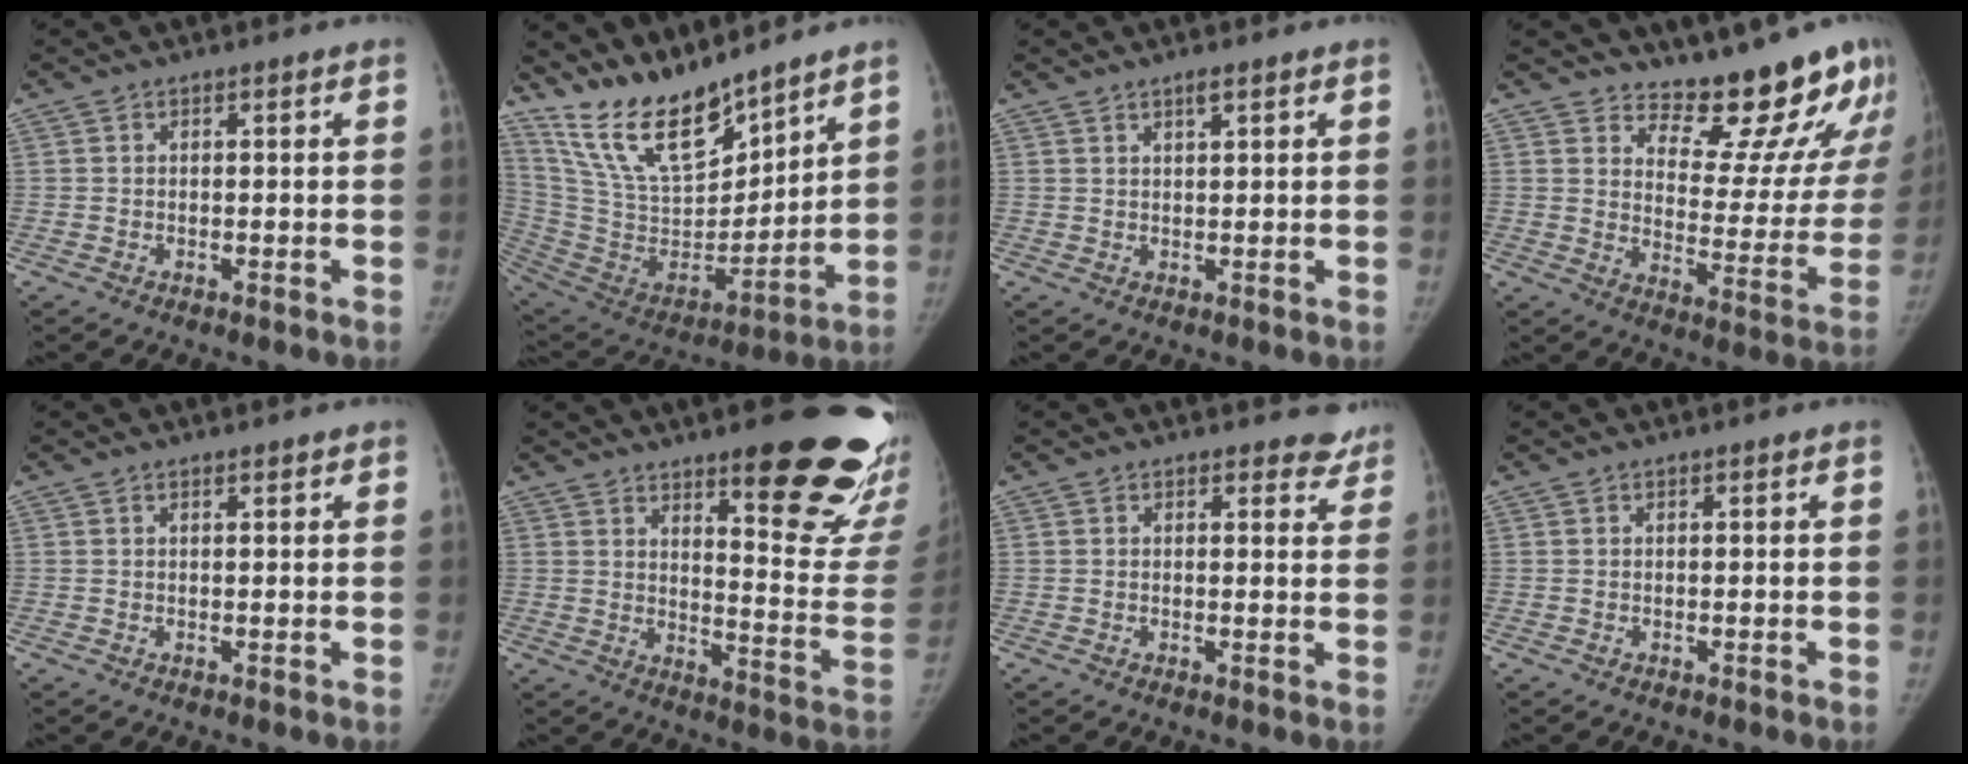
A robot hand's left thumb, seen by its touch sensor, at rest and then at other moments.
{"total": 19.2, "force": [16.0, 6.0, 8.6], "torque": [-0.119, -0.100, 0.311]}
{"total": 1.6, "force": [1.2, 0.3, 1.1], "torque": [-0.016, -0.006, 0.022]}
{"total": 18.6, "force": [16.8, 5.8, 5.6], "torque": [-0.008, -0.159, 0.211]}
{"total": 0.7, "force": [0.6, 0.3, 0.3], "torque": [-0.007, -0.003, 0.008]}
{"total": 23.2, "force": [14.5, 5.7, 17.2], "torque": [-0.182, -0.104, 0.192]}
{"total": 4.3, "force": [3.8, 2.0, 0.2], "torque": [0.036, -0.023, 0.024]}
{"total": 0.0}